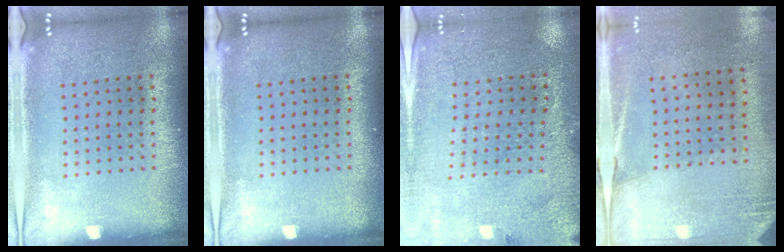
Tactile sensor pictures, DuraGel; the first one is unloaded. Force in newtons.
{"total": 0.0}
{"total": 2.9, "press": 2.8, "slide": 0.4}
{"total": 2.7, "press": 2.4, "slide": 1.2}